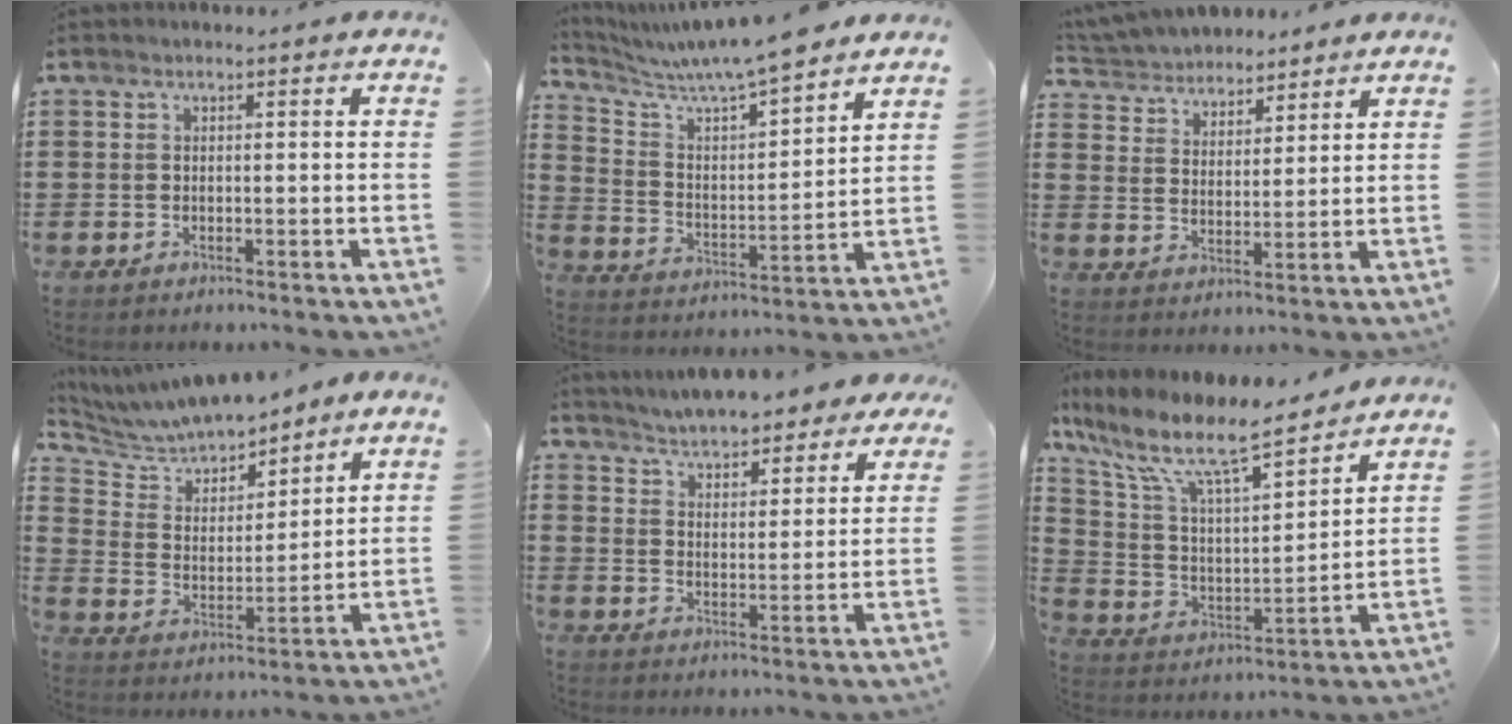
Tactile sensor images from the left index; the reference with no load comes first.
{"total": 7.7, "force": [7.2, -0.3, 2.8], "torque": [-0.084, -0.056, 0.119]}
{"total": 4.6, "force": [4.5, 1.2, -0.3], "torque": [-0.018, -0.018, 0.080]}
{"total": 5.9, "force": [5.6, 1.5, 0.5], "torque": [-0.047, -0.035, 0.096]}
{"total": 4.9, "force": [4.9, 0.6, 0.5], "torque": [-0.036, -0.029, 0.084]}
{"total": 11.0, "force": [8.7, 2.2, 6.3], "torque": [-0.160, -0.053, 0.147]}